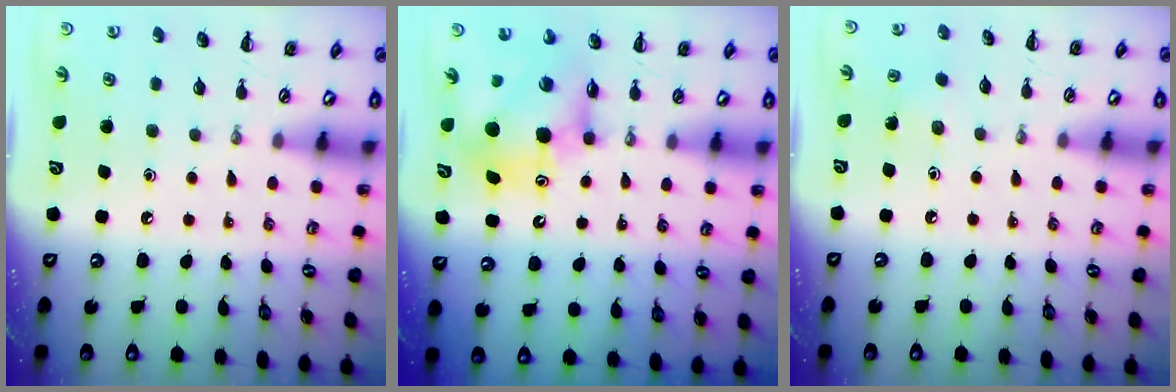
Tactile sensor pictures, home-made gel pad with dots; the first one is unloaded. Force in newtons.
{"total": 10.4, "press": 9.9, "slide": 3.0}
{"total": 4.4, "press": 4.2, "slide": 1.5}